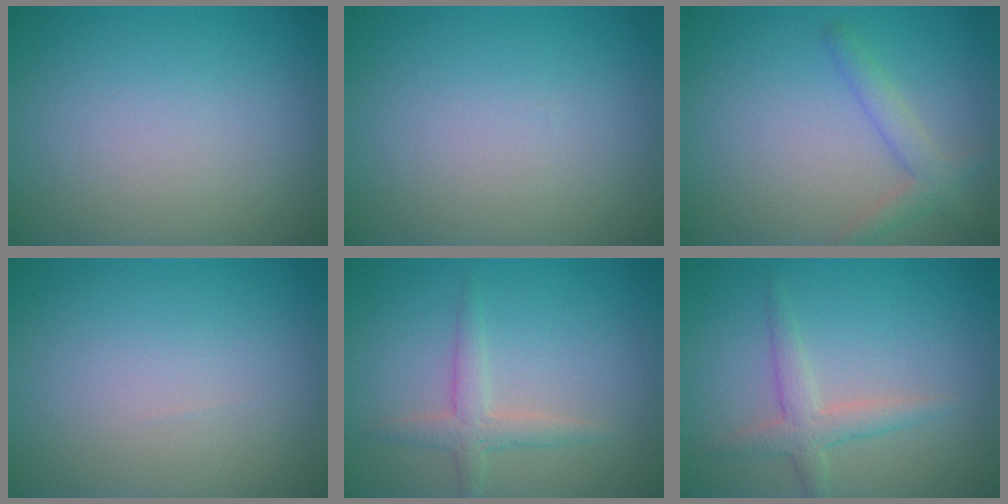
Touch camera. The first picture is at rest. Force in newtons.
{"total": 0.0}
{"total": 2.4, "press": 2.4, "slide": 0.2}
{"total": 0.0}
{"total": 2.1, "press": 2.1, "slide": 0.1}
{"total": 2.6, "press": 2.6, "slide": 0.1}